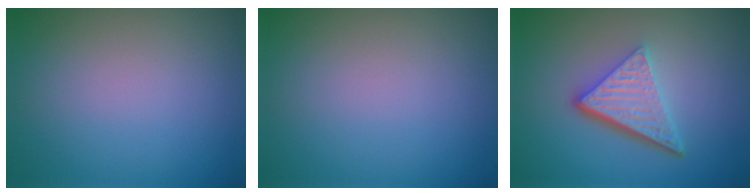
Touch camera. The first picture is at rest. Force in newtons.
{"total": 0.0}
{"total": 5.5, "press": 3.8, "slide": 4.0}